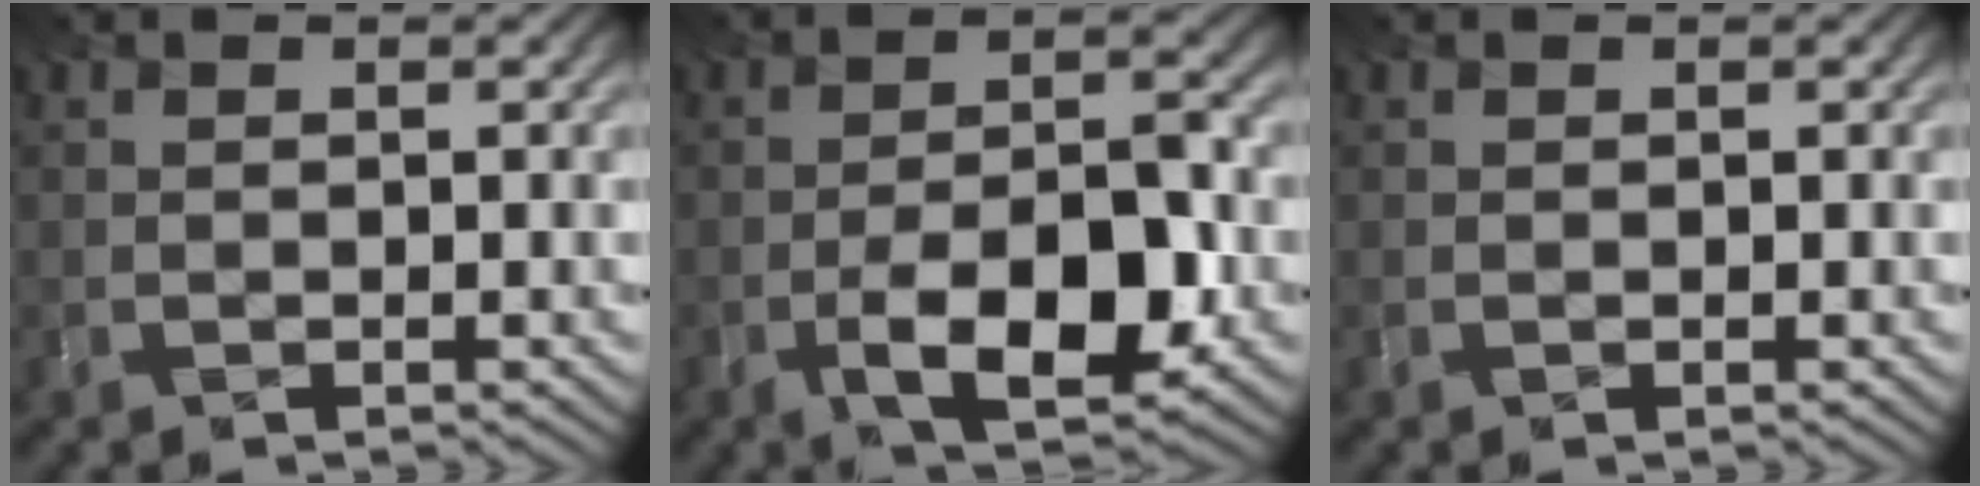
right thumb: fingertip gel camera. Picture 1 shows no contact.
{"total": 9.7, "force": [-4.4, 3.9, 7.7], "torque": [-0.120, -0.001, -0.079]}
{"total": 0.0}